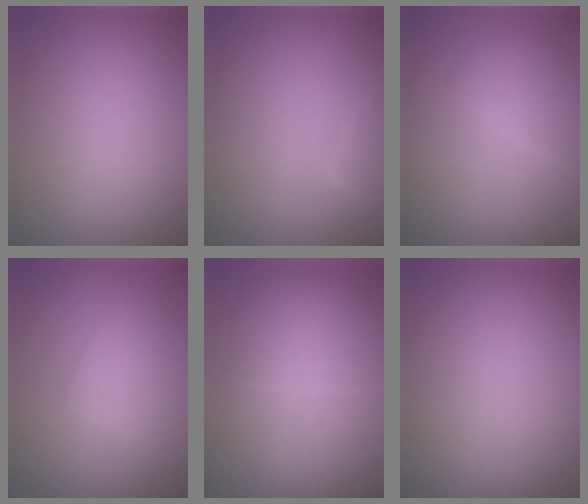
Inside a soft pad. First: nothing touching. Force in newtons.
{"total": 2.0, "press": 2.0, "slide": 0.1}
{"total": 2.2, "press": 2.2, "slide": 0.0}
{"total": 2.6, "press": 2.6, "slide": 0.1}
{"total": 3.6, "press": 3.6, "slide": 0.1}
{"total": 0.0}